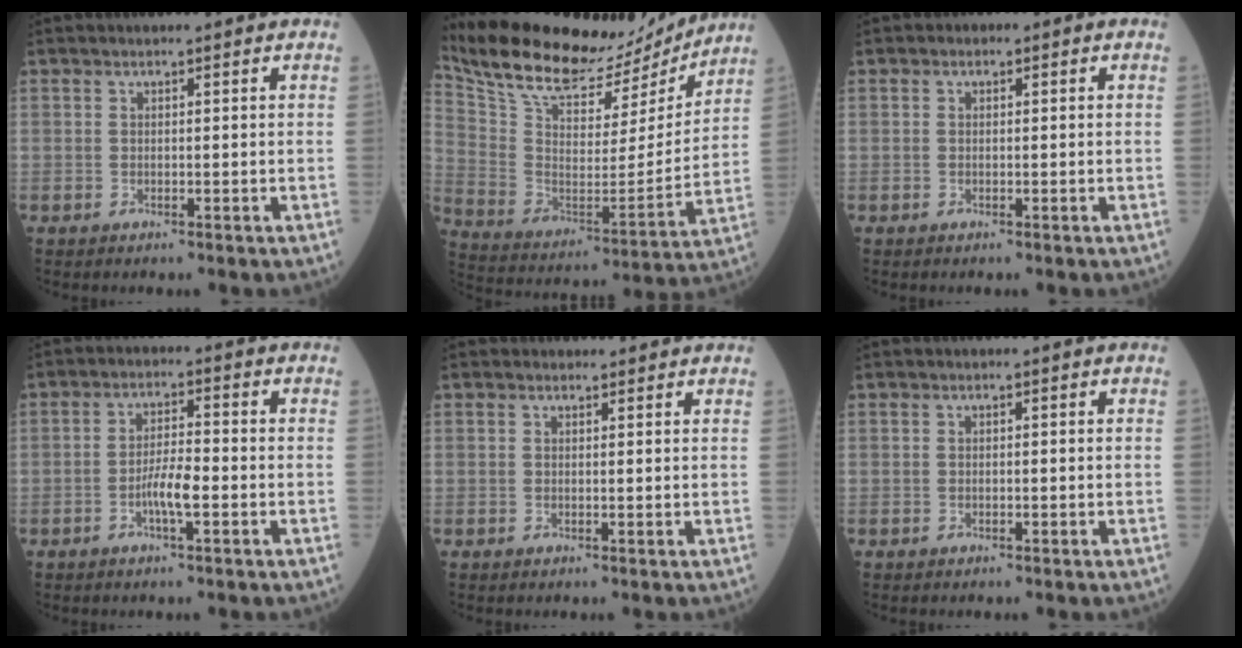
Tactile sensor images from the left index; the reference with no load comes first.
{"total": 23.3, "force": [21.2, 6.3, 7.1], "torque": [-0.143, -0.010, 0.329]}
{"total": 0.6, "force": [-0.1, 0.5, 0.3], "torque": [-0.002, 0.000, -0.007]}
{"total": 4.3, "force": [-1.9, 0.5, 3.9], "torque": [-0.074, -0.003, -0.039]}
{"total": 1.6, "force": [1.5, 0.6, -0.1], "torque": [-0.002, 0.006, 0.017]}
{"total": 0.0}